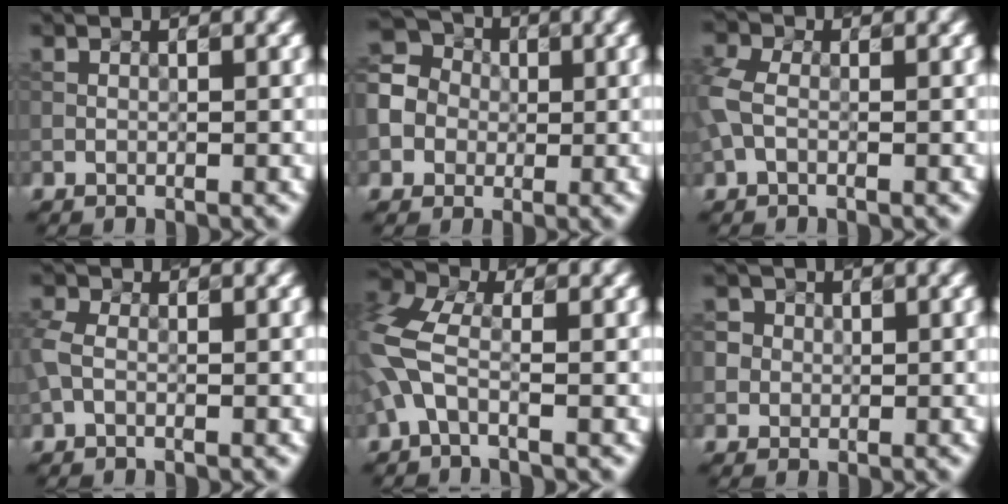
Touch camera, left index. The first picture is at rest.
{"total": 6.9, "force": [-1.1, 6.4, 2.4], "torque": [-0.067, 0.017, -0.044]}
{"total": 2.8, "force": [-0.1, 1.9, 2.0], "torque": [-0.059, 0.006, -0.014]}
{"total": 2.0, "force": [-0.3, 1.4, 1.4], "torque": [-0.040, 0.004, -0.014]}
{"total": 5.9, "force": [-1.0, 3.1, 4.9], "torque": [-0.131, 0.012, -0.042]}
{"total": 4.1, "force": [1.4, 3.6, 1.3], "torque": [-0.007, 0.023, 0.006]}